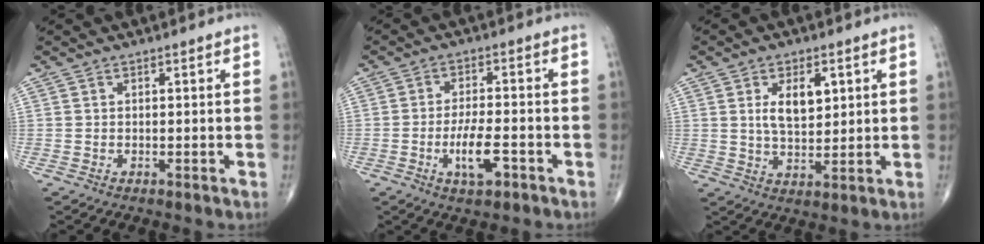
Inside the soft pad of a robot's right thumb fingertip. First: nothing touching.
{"total": 6.8, "force": [-2.8, 2.3, 5.8], "torque": [-0.101, 0.008, -0.048]}
{"total": 7.4, "force": [2.2, 3.9, 5.9], "torque": [-0.083, -0.015, 0.043]}